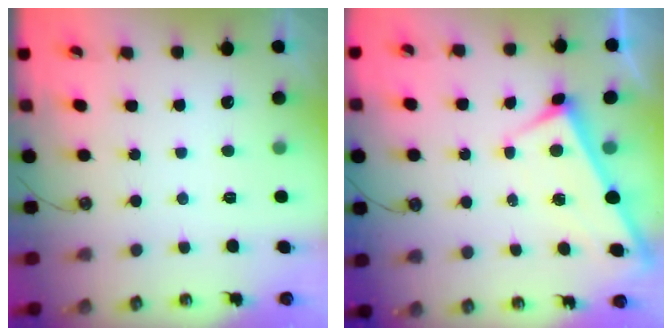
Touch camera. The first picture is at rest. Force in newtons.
{"total": 2.9, "press": 2.9, "slide": 0.1}